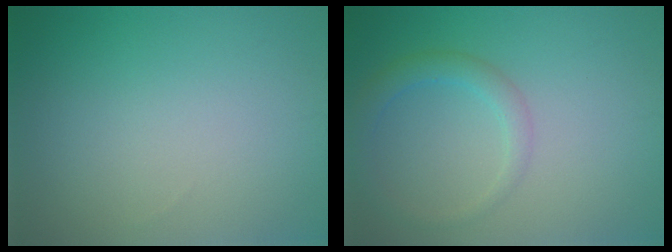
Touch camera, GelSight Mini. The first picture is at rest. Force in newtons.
{"total": 2.3, "press": 2.3, "slide": 0.1}